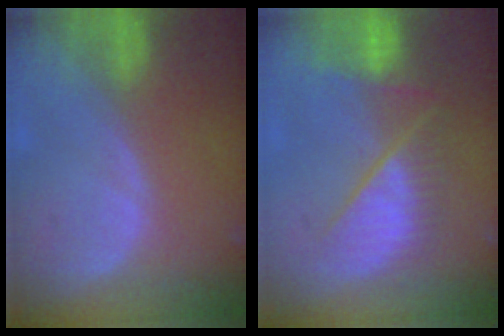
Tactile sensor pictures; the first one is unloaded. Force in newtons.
{"total": 9.7, "press": 8.3, "slide": 5.1}